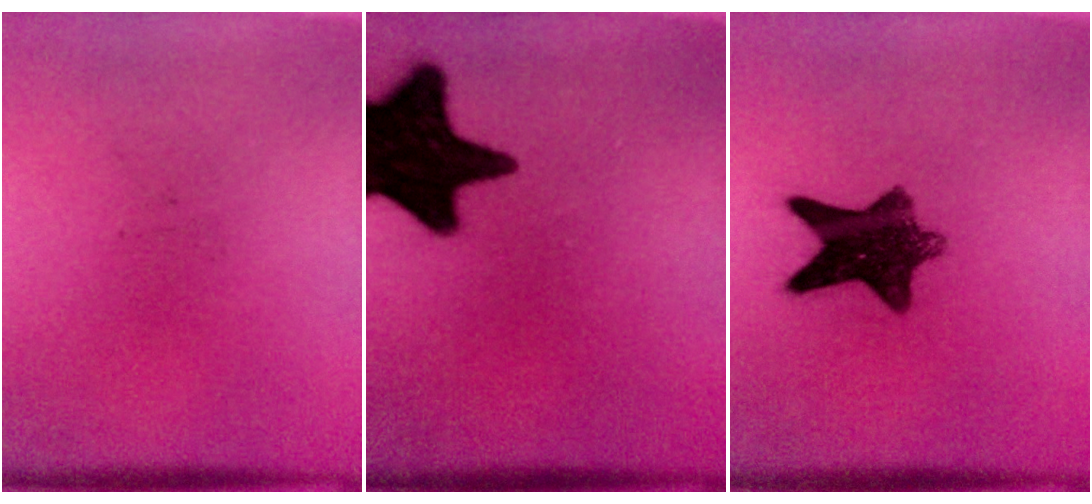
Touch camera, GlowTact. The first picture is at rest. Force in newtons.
{"total": 17.7}
{"total": 9.8}